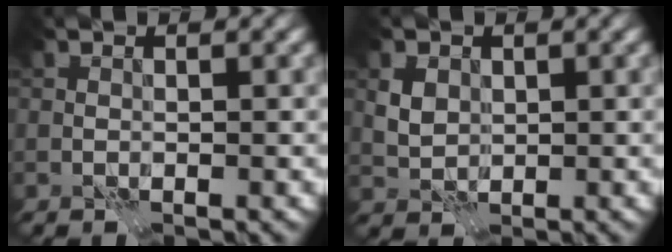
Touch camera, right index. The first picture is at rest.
{"total": 2.4, "force": [0.7, 1.9, 1.3], "torque": [-0.028, -0.001, 0.013]}